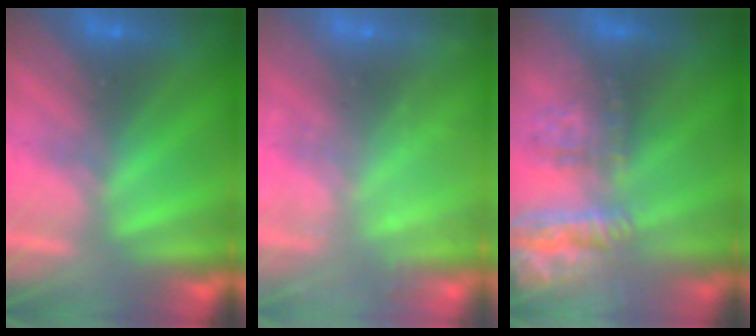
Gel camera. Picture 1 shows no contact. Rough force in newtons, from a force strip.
{"total": 2.3}
{"total": 8.2}